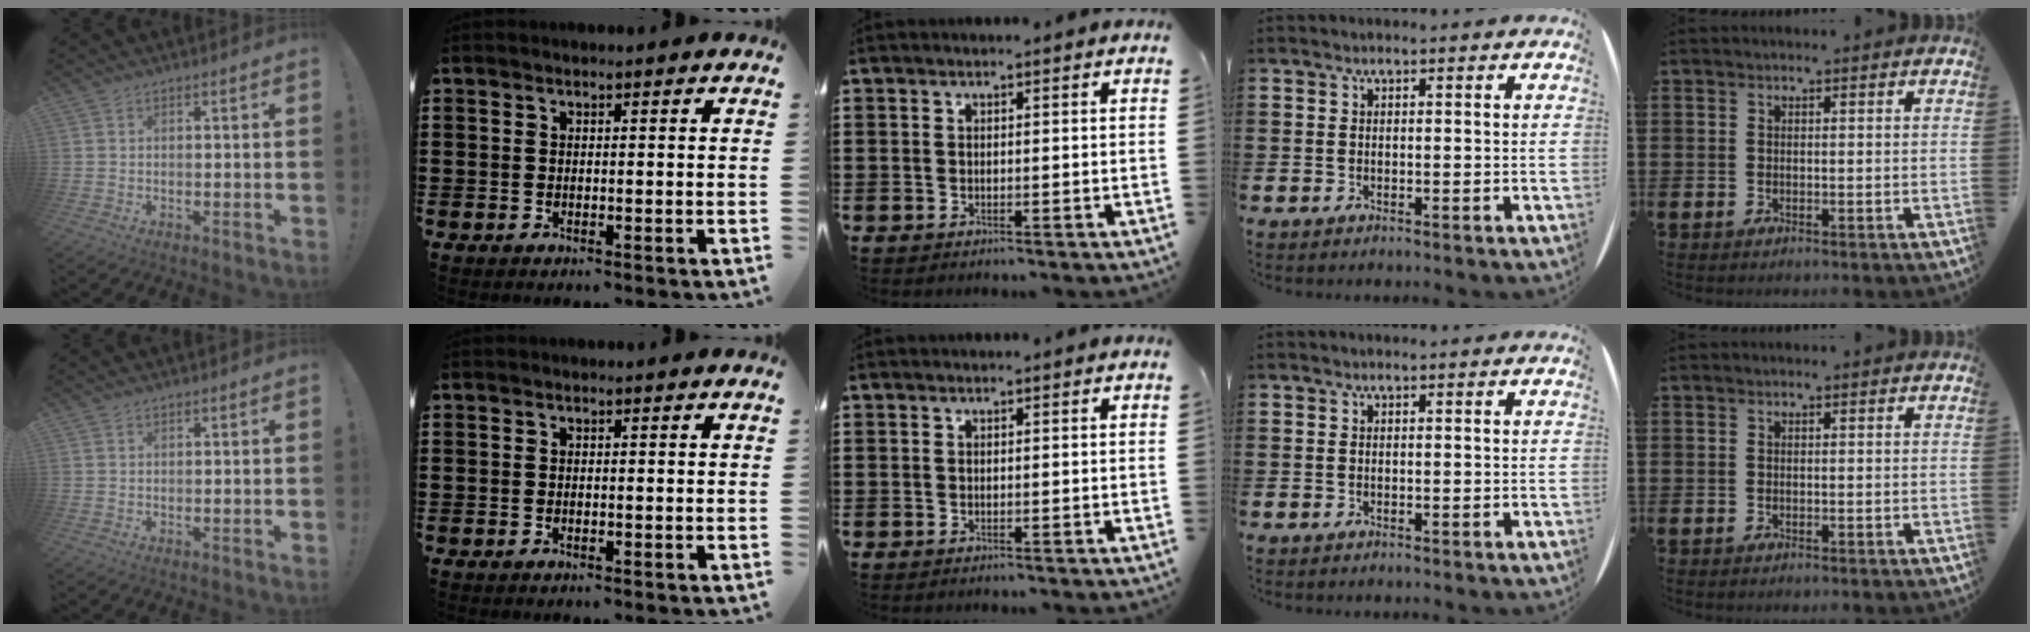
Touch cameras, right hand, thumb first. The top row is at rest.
{}